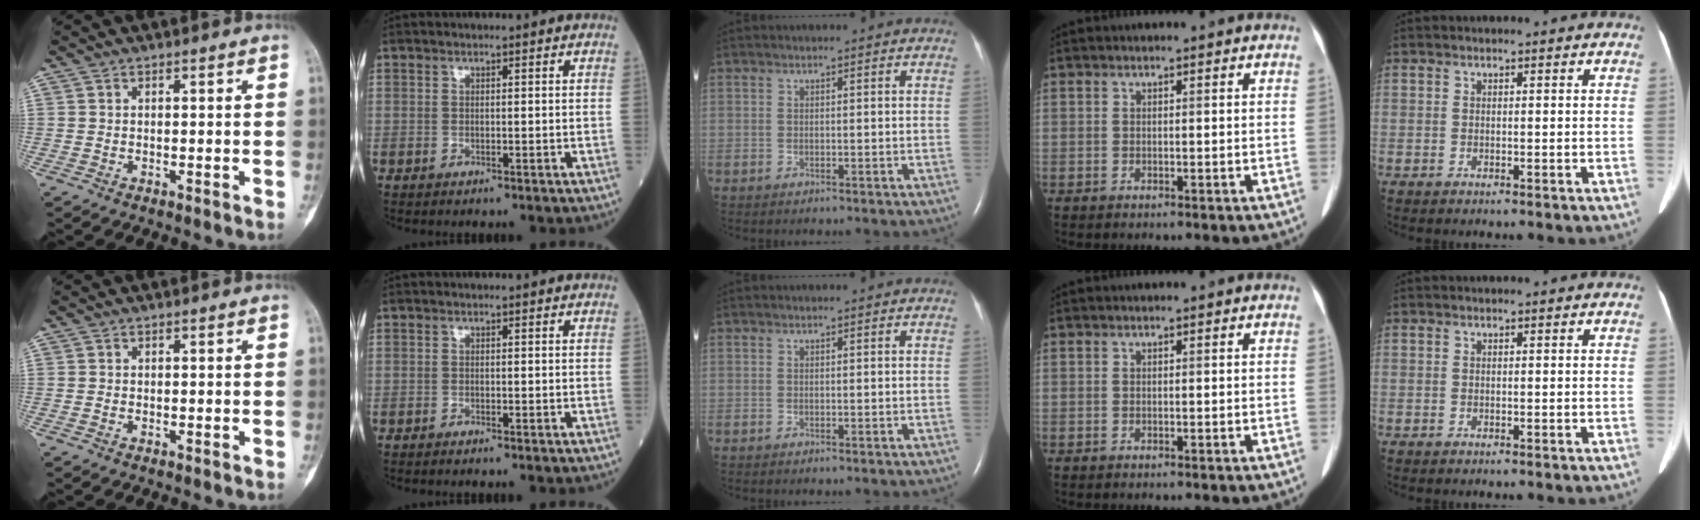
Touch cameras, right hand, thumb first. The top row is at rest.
{"index": {"total": 0.8, "force": [-0.7, 0.0, 0.4], "torque": [-0.007, -0.001, -0.009]}}